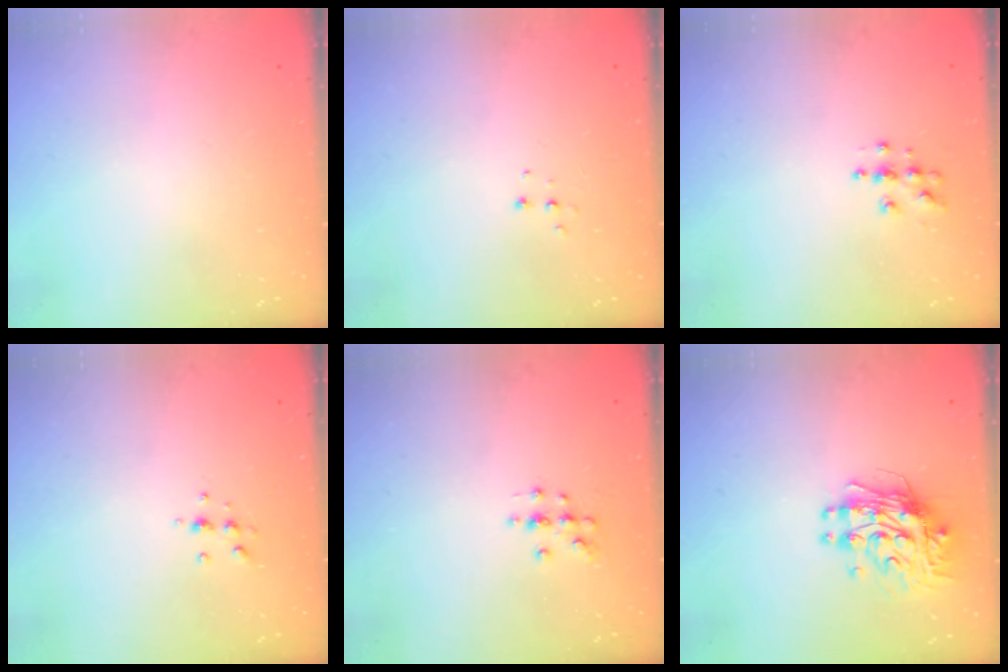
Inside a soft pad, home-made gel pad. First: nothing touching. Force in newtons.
{"total": 4.5, "press": 4.5, "slide": 0.4}
{"total": 4.9, "press": 4.9, "slide": 0.1}
{"total": 5.4, "press": 5.4, "slide": 0.7}
{"total": 5.4, "press": 5.2, "slide": 1.6}
{"total": 10.1, "press": 10.1, "slide": 0.8}